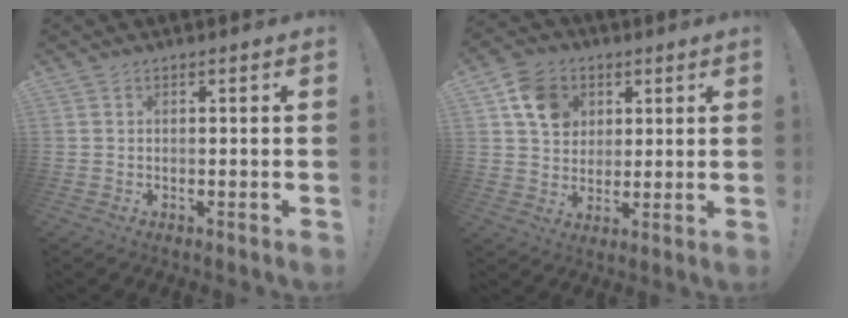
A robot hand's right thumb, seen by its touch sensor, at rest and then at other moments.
{"total": 11.4, "force": [4.6, 9.4, 4.4], "torque": [-0.068, -0.010, 0.094]}